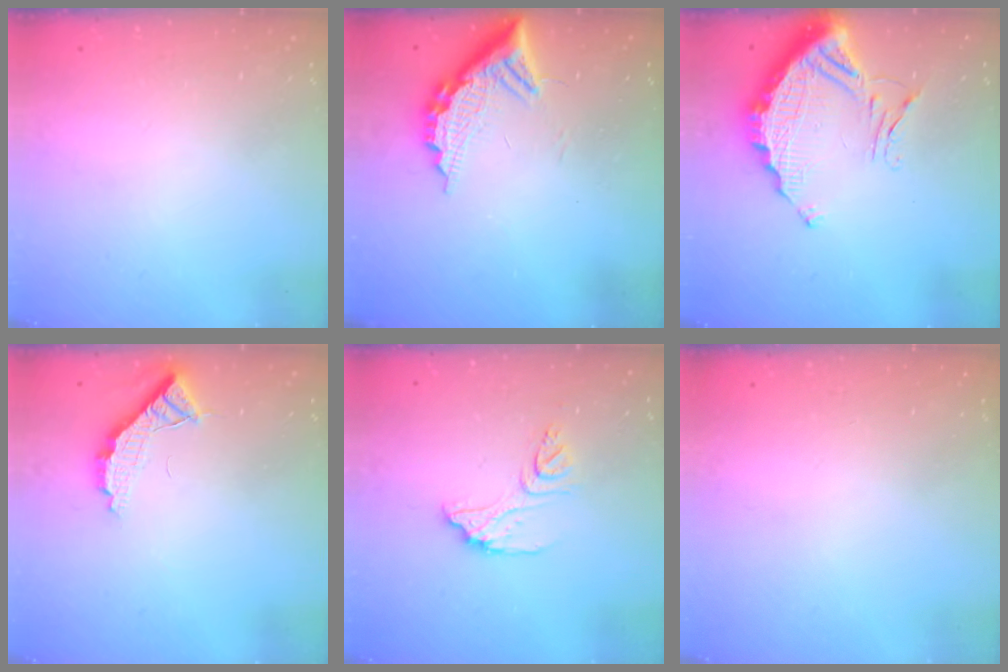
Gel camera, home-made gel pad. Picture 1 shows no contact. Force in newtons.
{"total": 11.8, "press": 11.8, "slide": 1.0}
{"total": 12.8, "press": 12.8, "slide": 0.8}
{"total": 9.1, "press": 9.1, "slide": 0.8}
{"total": 11.1, "press": 11.0, "slide": 1.0}
{"total": 0.0}